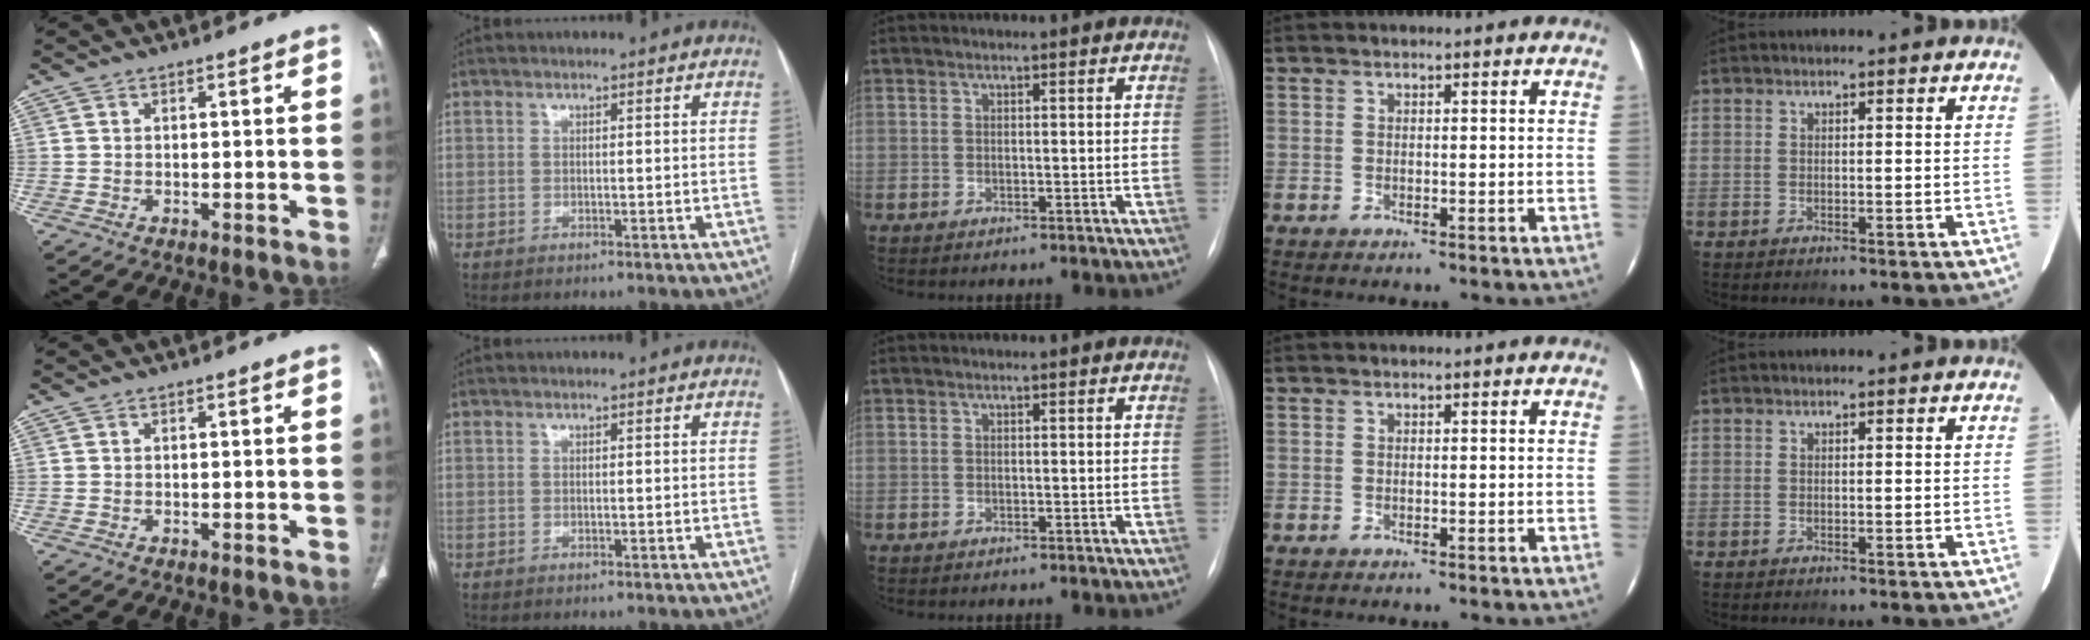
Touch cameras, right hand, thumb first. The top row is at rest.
{}